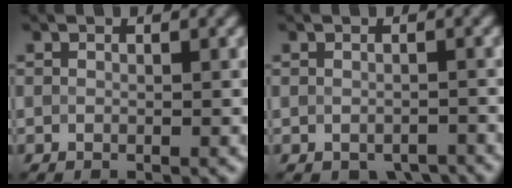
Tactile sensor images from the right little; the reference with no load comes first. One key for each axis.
{"total": 2.0, "fx": -1.5, "fy": 1.0, "fz": 0.8, "tx": -0.009, "ty": -0.008, "tz": -0.017}